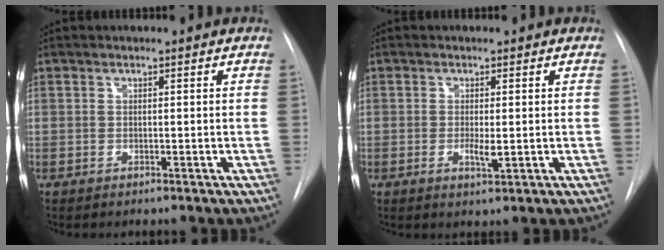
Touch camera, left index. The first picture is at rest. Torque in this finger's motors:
{"motor_torque": [0.52, 0.11, 0.06, 0.02]}